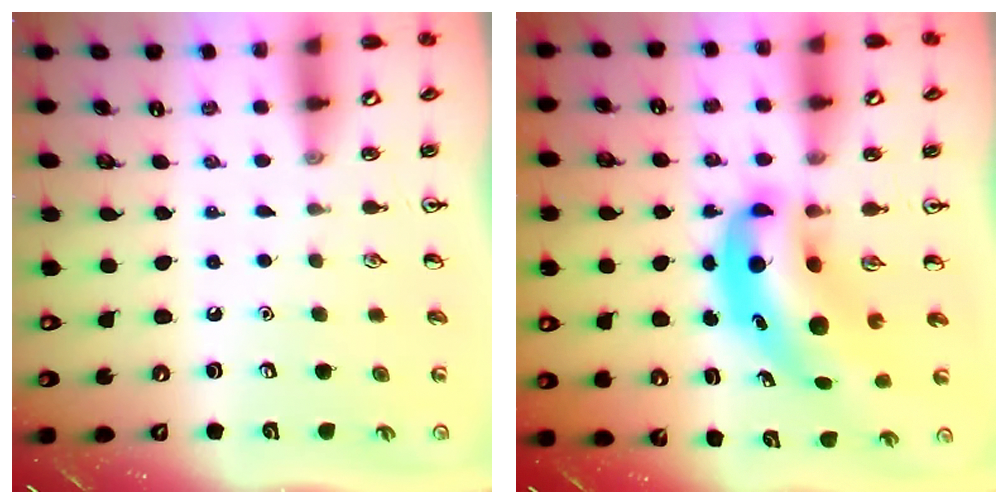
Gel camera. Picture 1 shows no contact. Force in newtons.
{"total": 10.3, "press": 9.9, "slide": 2.9}